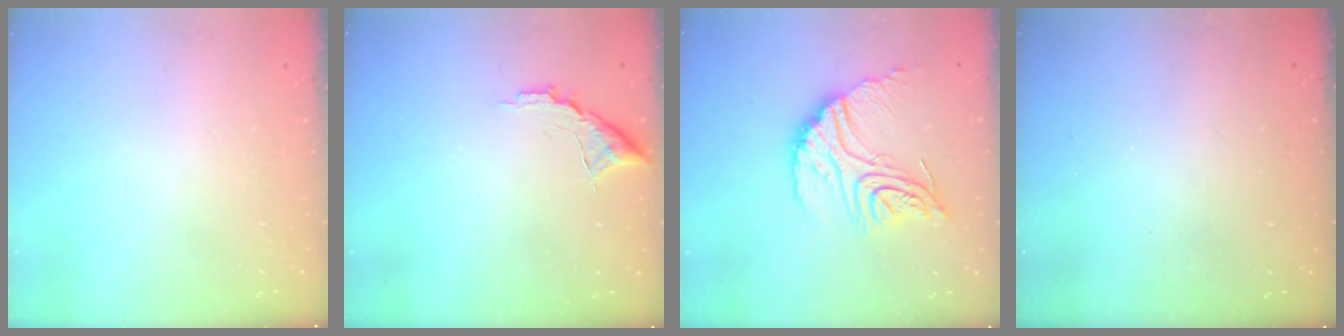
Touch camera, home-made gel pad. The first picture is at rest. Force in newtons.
{"total": 8.4, "press": 8.3, "slide": 0.5}
{"total": 20.1, "press": 20.0, "slide": 1.8}
{"total": 3.1, "press": 3.1, "slide": 0.1}